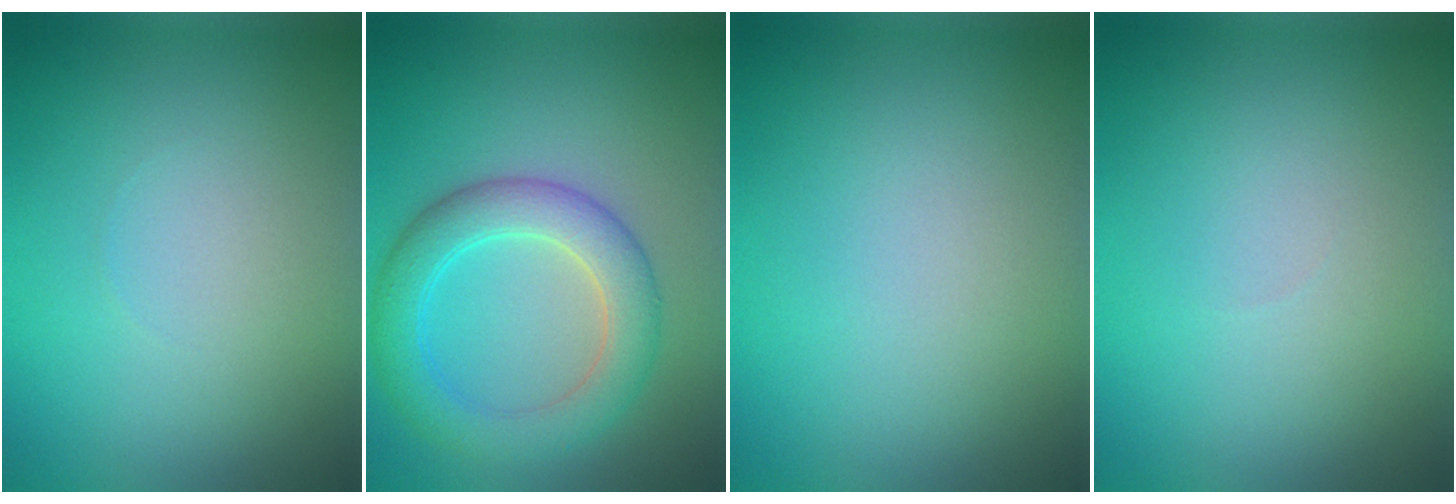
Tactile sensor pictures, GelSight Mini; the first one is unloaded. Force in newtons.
{"total": 5.2, "press": 5.2, "slide": 0.2}
{"total": 0.0}
{"total": 0.0}